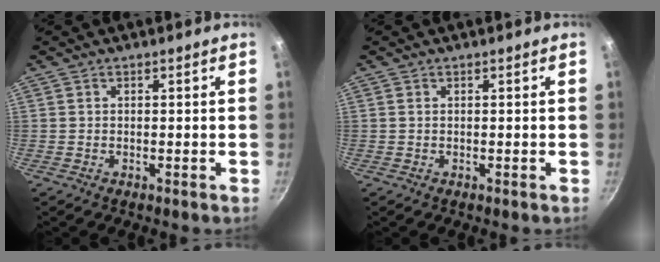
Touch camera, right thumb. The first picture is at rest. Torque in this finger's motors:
{"motor_torque": [-0.26, 0.15, -0.25, 0.11, 0.03]}